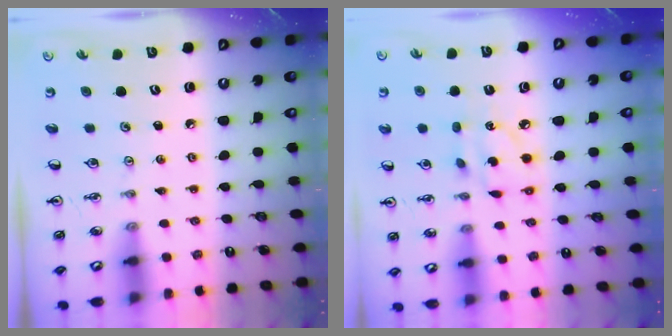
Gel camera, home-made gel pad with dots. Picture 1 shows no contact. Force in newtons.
{"total": 7.3, "press": 7.3, "slide": 0.1}